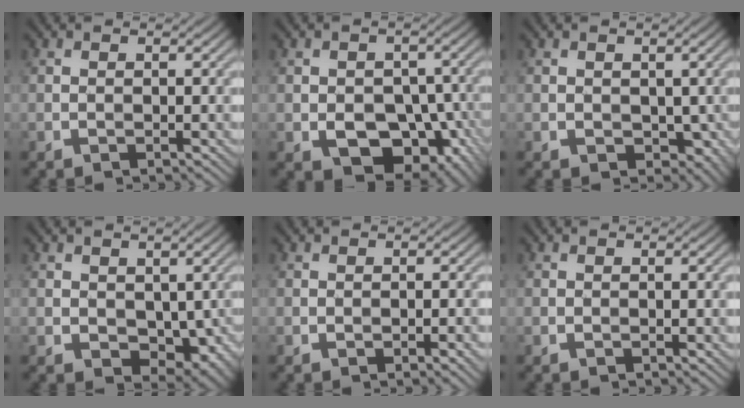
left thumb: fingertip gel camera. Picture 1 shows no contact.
{"total": 9.2, "force": [-3.2, 6.5, 5.7], "torque": [-0.086, -0.022, -0.039]}
{"total": 3.1, "force": [-0.1, 2.4, 2.0], "torque": [-0.035, -0.013, 0.002]}
{"total": 5.7, "force": [0.0, 3.9, 4.1], "torque": [-0.070, -0.019, 0.007]}
{"total": 1.6, "force": [-0.6, 0.4, 1.4], "torque": [-0.019, -0.001, -0.006]}
{"total": 0.0}